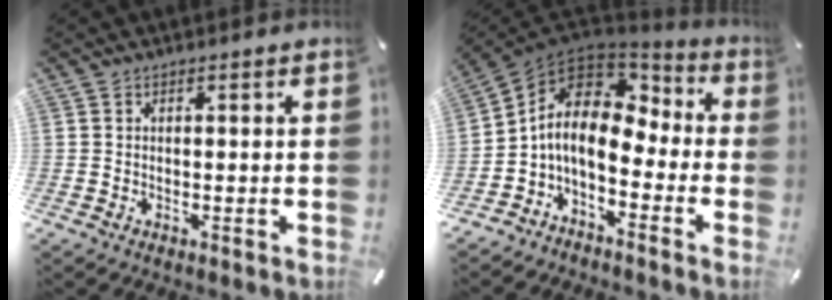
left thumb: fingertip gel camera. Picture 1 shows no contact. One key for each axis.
{"total": 10.2, "fx": -1.2, "fy": 6.8, "fz": 7.5, "tx": -0.158, "ty": -0.002, "tz": -0.027}